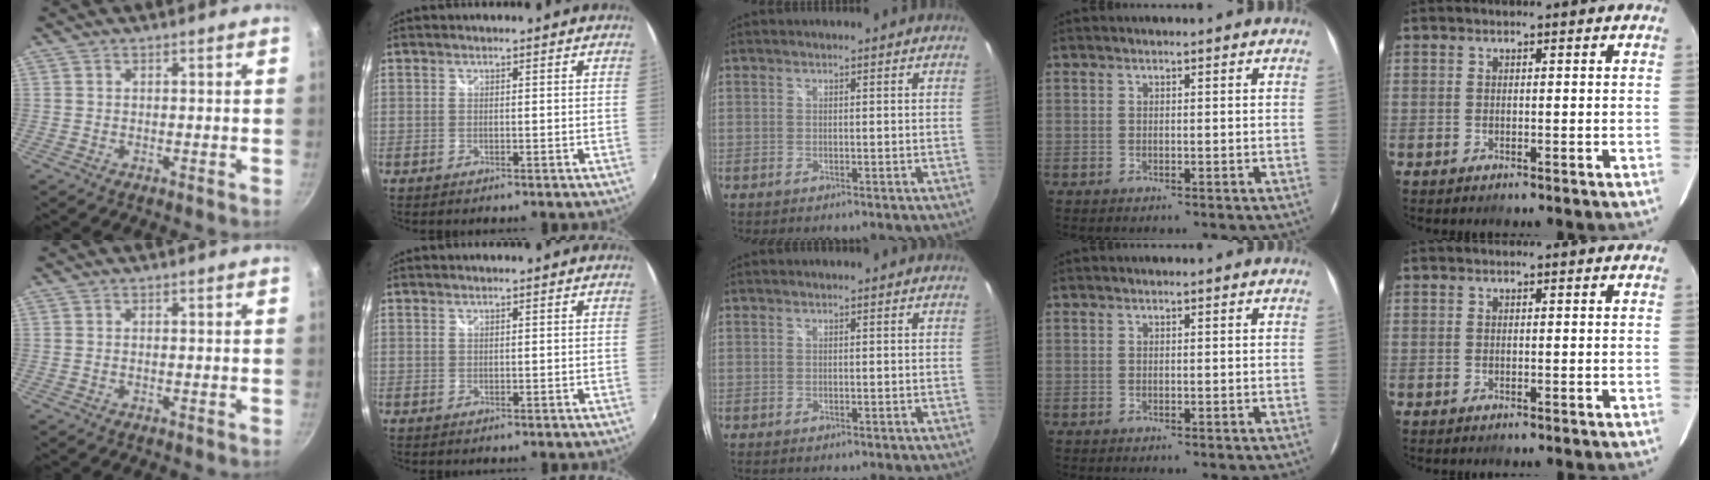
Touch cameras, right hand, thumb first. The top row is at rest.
{}